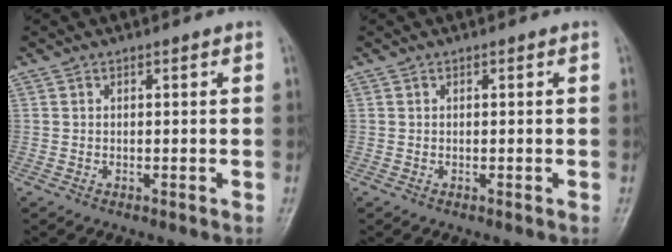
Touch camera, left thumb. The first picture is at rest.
{"total": 0.0}